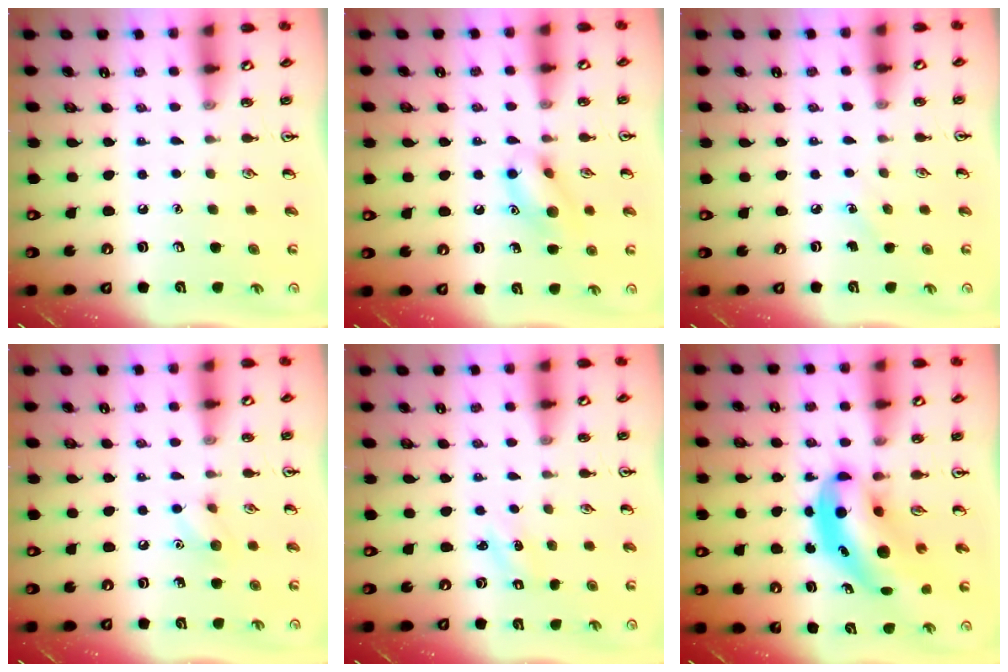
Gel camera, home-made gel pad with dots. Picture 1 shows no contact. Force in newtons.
{"total": 10.5, "press": 10.5, "slide": 0.6}
{"total": 3.0, "press": 2.8, "slide": 1.1}
{"total": 6.8, "press": 6.5, "slide": 1.9}
{"total": 1.3, "press": 1.2, "slide": 0.4}
{"total": 7.7, "press": 7.6, "slide": 1.4}